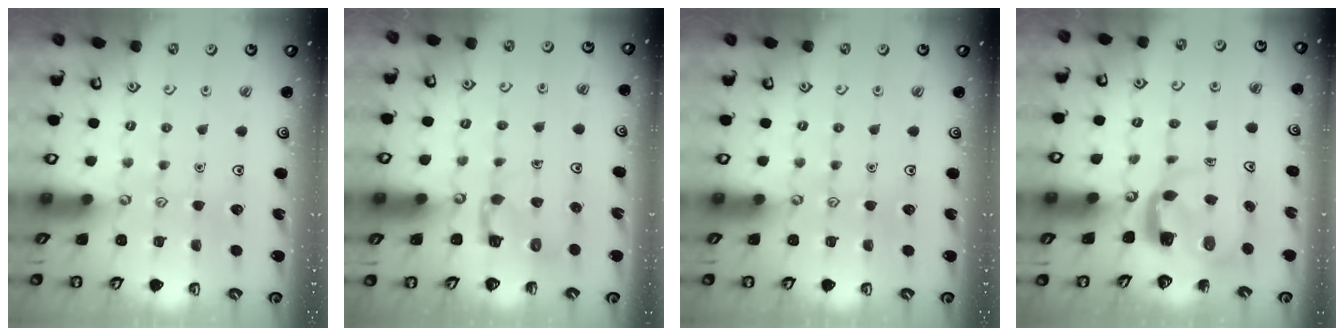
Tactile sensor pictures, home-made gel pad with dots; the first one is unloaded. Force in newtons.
{"total": 2.8, "press": 2.8, "slide": 0.2}
{"total": 0.0}
{"total": 3.9, "press": 3.9, "slide": 0.5}